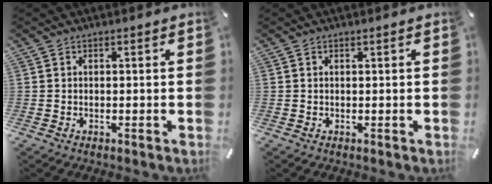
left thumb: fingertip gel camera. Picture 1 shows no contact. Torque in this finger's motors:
{"motor_torque": [0.05, 0.15, 0.03, -0.13, -0.01]}